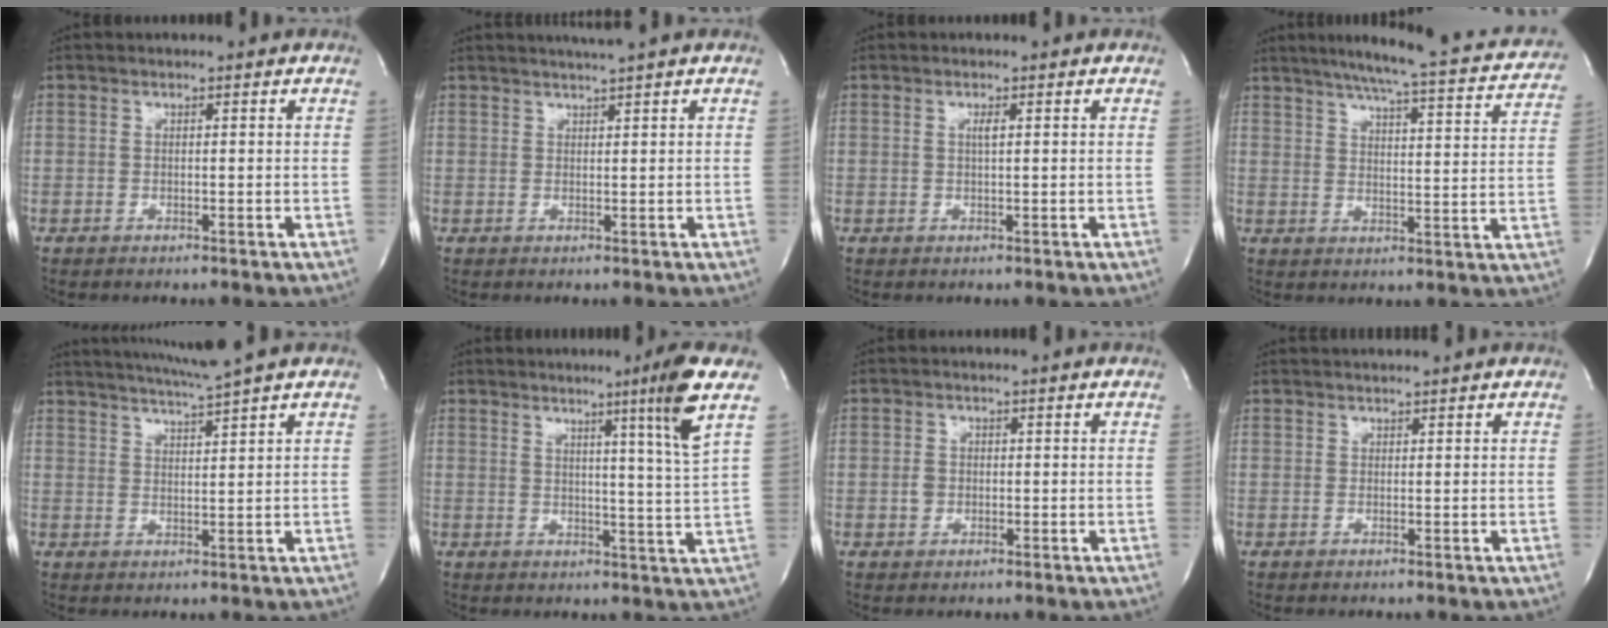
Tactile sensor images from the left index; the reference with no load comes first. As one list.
[{"total": 2.5, "force": [2.1, -0.9, 1.0], "torque": [-0.014, 0.000, 0.038]}, {"total": 0.9, "force": [0.0, 0.0, 0.9], "torque": [-0.023, -0.003, 0.001]}, {"total": 21.4, "force": [19.2, 1.9, 9.2], "torque": [-0.135, -0.034, 0.227]}, {"total": 6.3, "force": [5.3, -2.0, 2.8], "torque": [-0.052, -0.006, 0.092]}, {"total": 7.9, "force": [4.1, -3.2, 6.0], "torque": [-0.094, -0.033, 0.063]}, {"total": 1.6, "force": [-0.2, 1.4, 0.7], "torque": [-0.015, 0.001, 0.001]}, {"total": 2.3, "force": [2.2, -0.4, 0.6], "torque": [-0.007, 0.017, 0.037]}]